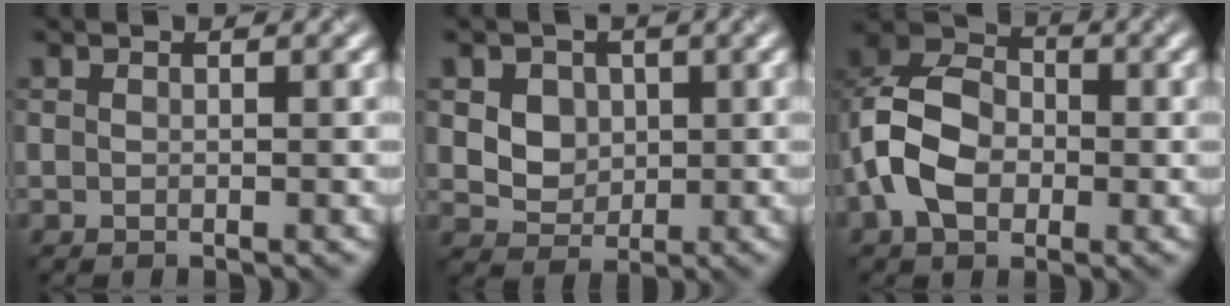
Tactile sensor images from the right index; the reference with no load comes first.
{"total": 5.1, "force": [1.5, 4.1, 2.5], "torque": [-0.049, 0.006, 0.029]}
{"total": 7.5, "force": [-1.9, 5.3, 5.0], "torque": [-0.100, 0.011, -0.050]}